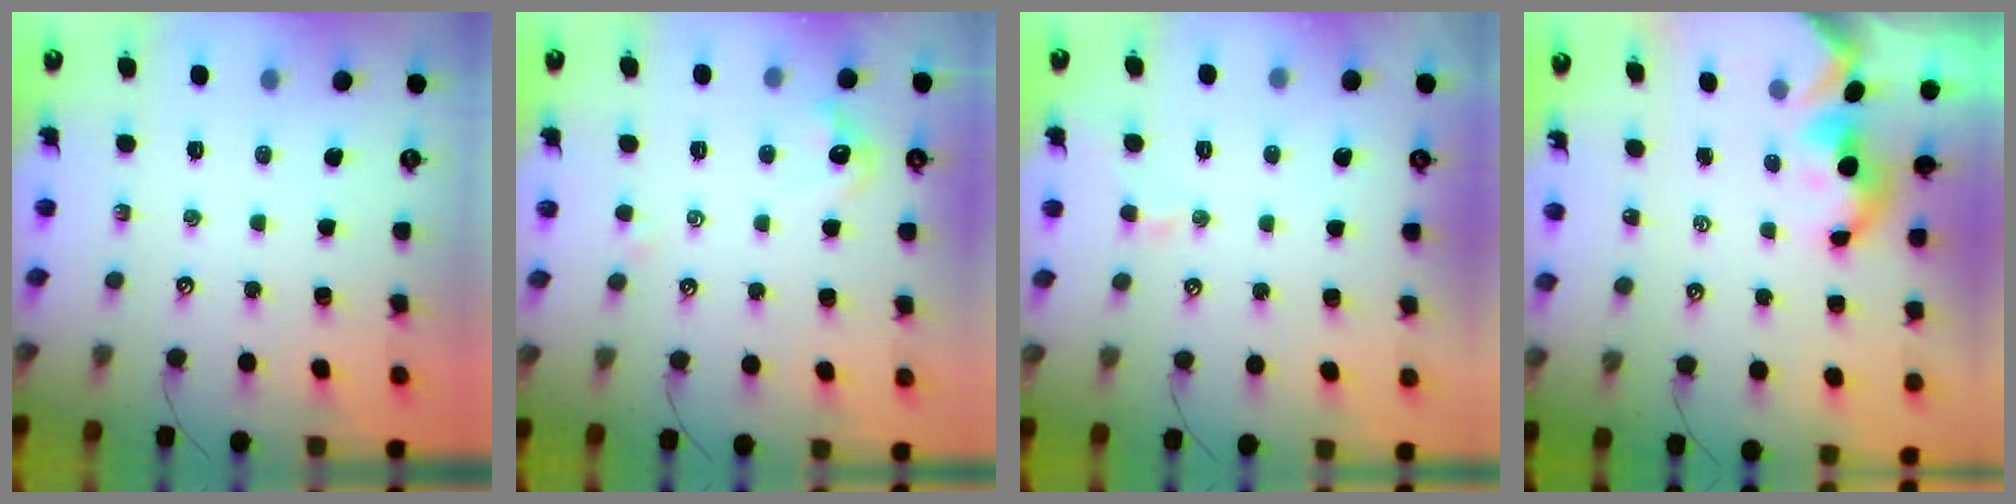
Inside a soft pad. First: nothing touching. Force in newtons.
{"total": 0.8, "press": 0.2, "slide": 0.7}
{"total": 0.7, "press": 0.7, "slide": 0.2}
{"total": 1.6, "press": 1.6, "slide": 0.1}